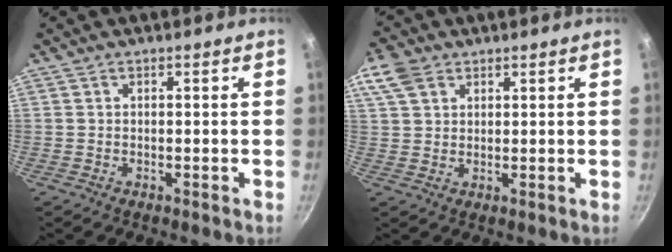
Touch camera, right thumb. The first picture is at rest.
{"total": 6.3, "force": [3.2, 4.4, 3.3], "torque": [-0.056, 0.001, 0.057]}